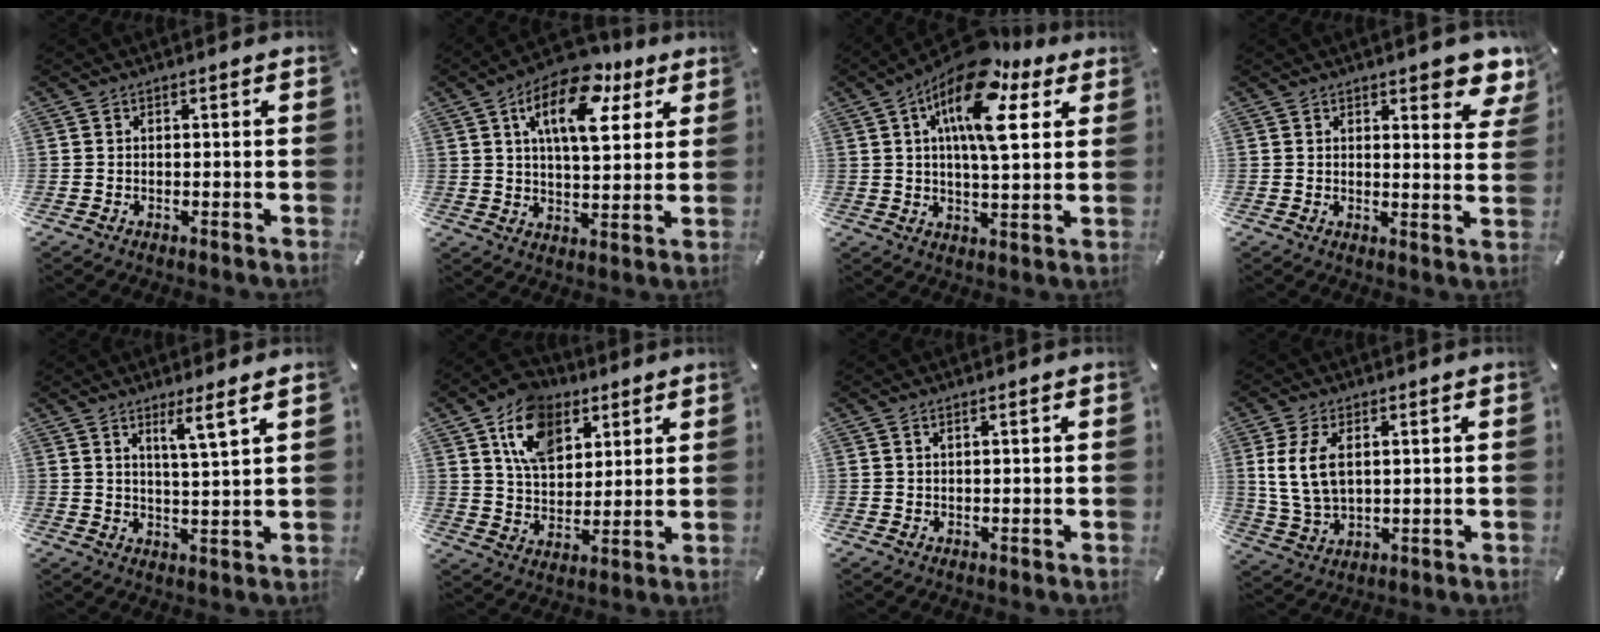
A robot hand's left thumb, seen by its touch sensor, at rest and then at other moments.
{"total": 15.9, "force": [8.2, 7.6, 11.3], "torque": [-0.173, -0.029, 0.135]}
{"total": 17.3, "force": [8.4, 6.7, 13.6], "torque": [-0.240, -0.035, 0.133]}
{"total": 6.8, "force": [5.2, 2.4, 3.6], "torque": [-0.036, -0.038, 0.086]}
{"total": 6.2, "force": [4.2, -0.5, 4.5], "torque": [-0.083, -0.020, 0.066]}
{"total": 12.5, "force": [6.7, 8.5, 6.3], "torque": [-0.109, -0.018, 0.125]}
{"total": 0.9, "force": [0.5, 0.0, 0.8], "torque": [-0.016, -0.002, 0.009]}
{"total": 8.6, "force": [2.4, 5.1, 6.5], "torque": [-0.164, -0.005, 0.040]}